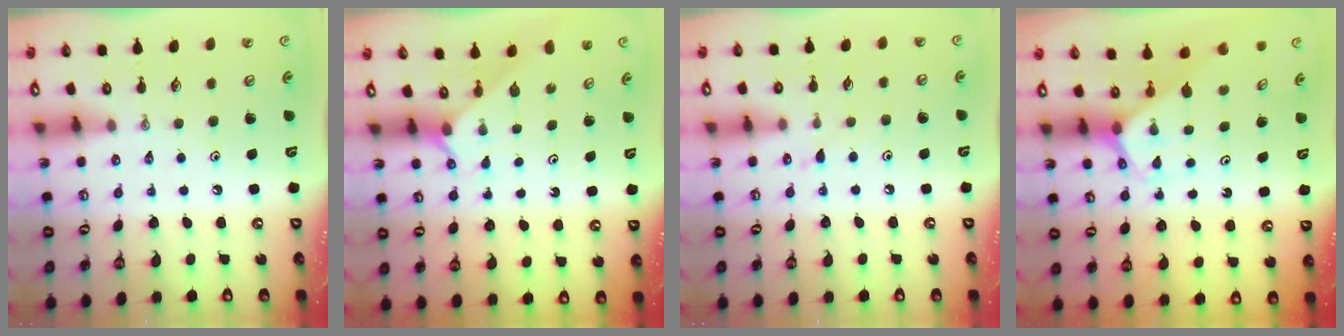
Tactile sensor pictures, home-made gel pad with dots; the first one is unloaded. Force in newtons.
{"total": 2.1, "press": 2.1, "slide": 0.3}
{"total": 5.6, "press": 5.6, "slide": 0.5}
{"total": 2.3, "press": 2.3, "slide": 0.2}